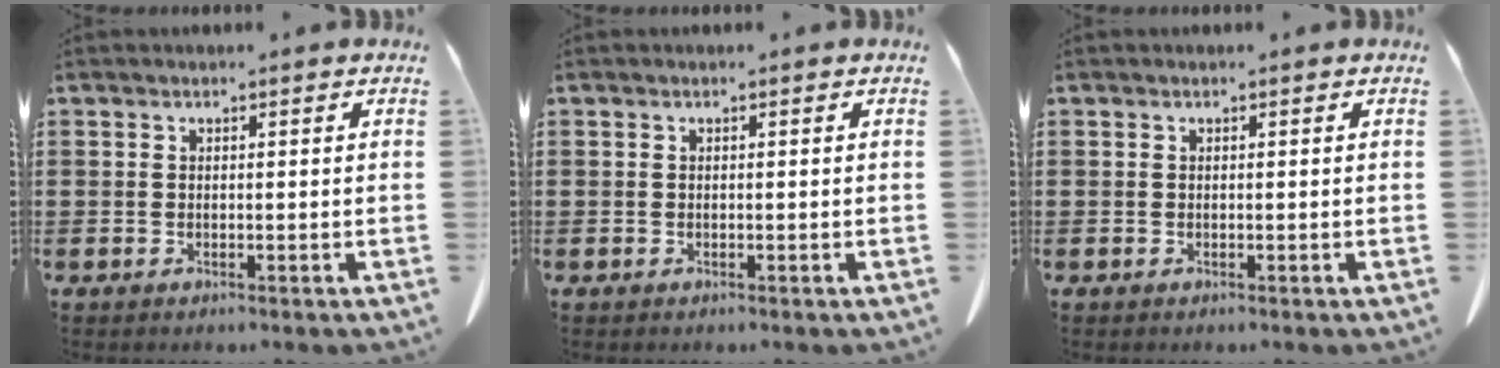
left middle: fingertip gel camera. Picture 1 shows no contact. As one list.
[{"total": 0.0}, {"total": 0.0}]